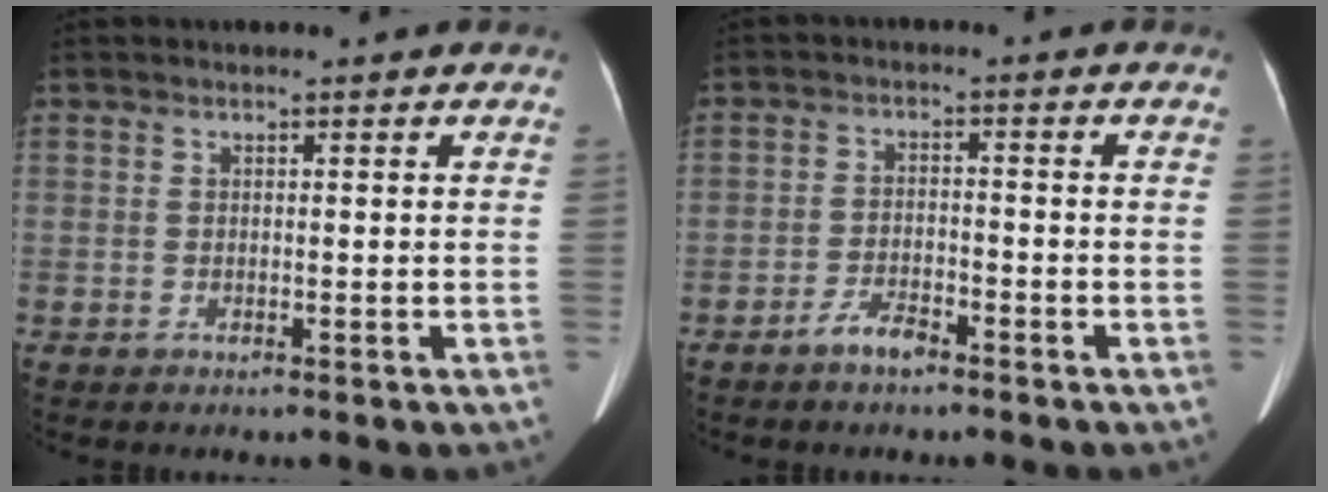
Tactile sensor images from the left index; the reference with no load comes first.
{"total": 3.5, "force": [-2.8, 1.0, 1.8], "torque": [-0.039, 0.001, -0.051]}